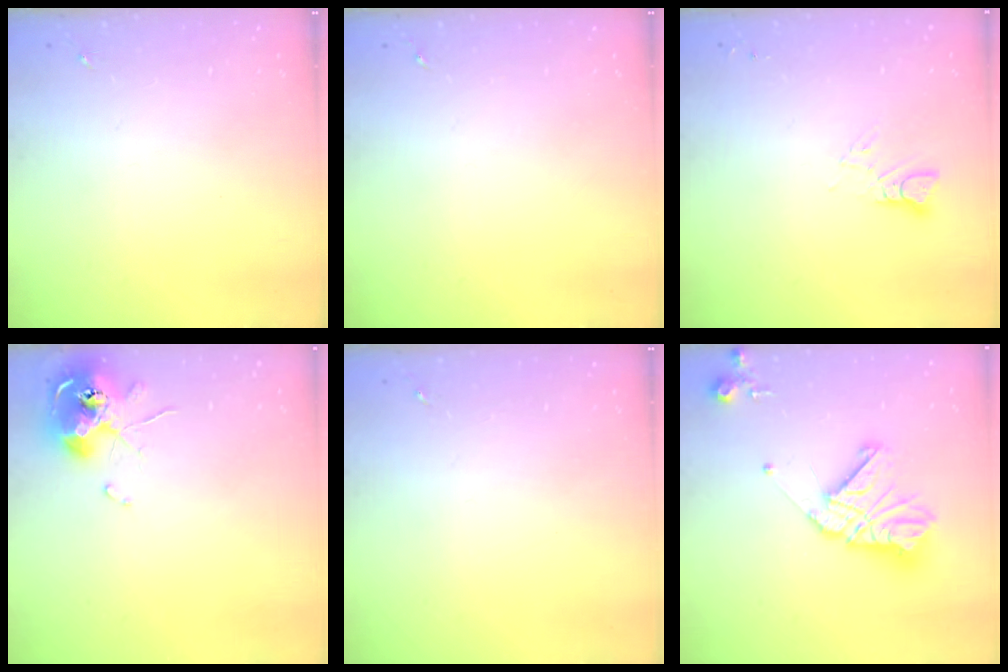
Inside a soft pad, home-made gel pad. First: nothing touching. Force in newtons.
{"total": 0.0}
{"total": 3.2, "press": 3.2, "slide": 0.0}
{"total": 10.0, "press": 9.9, "slide": 1.1}
{"total": 0.0}
{"total": 14.7, "press": 14.6, "slide": 1.4}